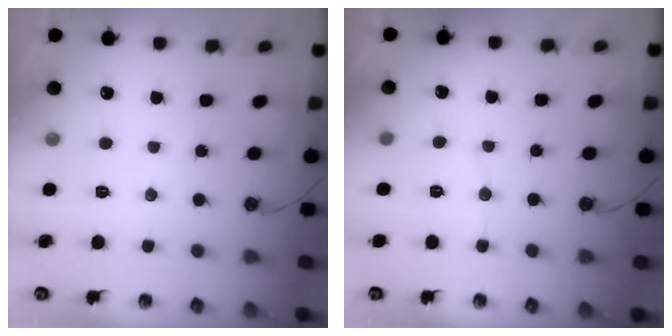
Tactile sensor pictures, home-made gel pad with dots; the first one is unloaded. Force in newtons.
{"total": 3.3, "press": 3.3, "slide": 0.4}